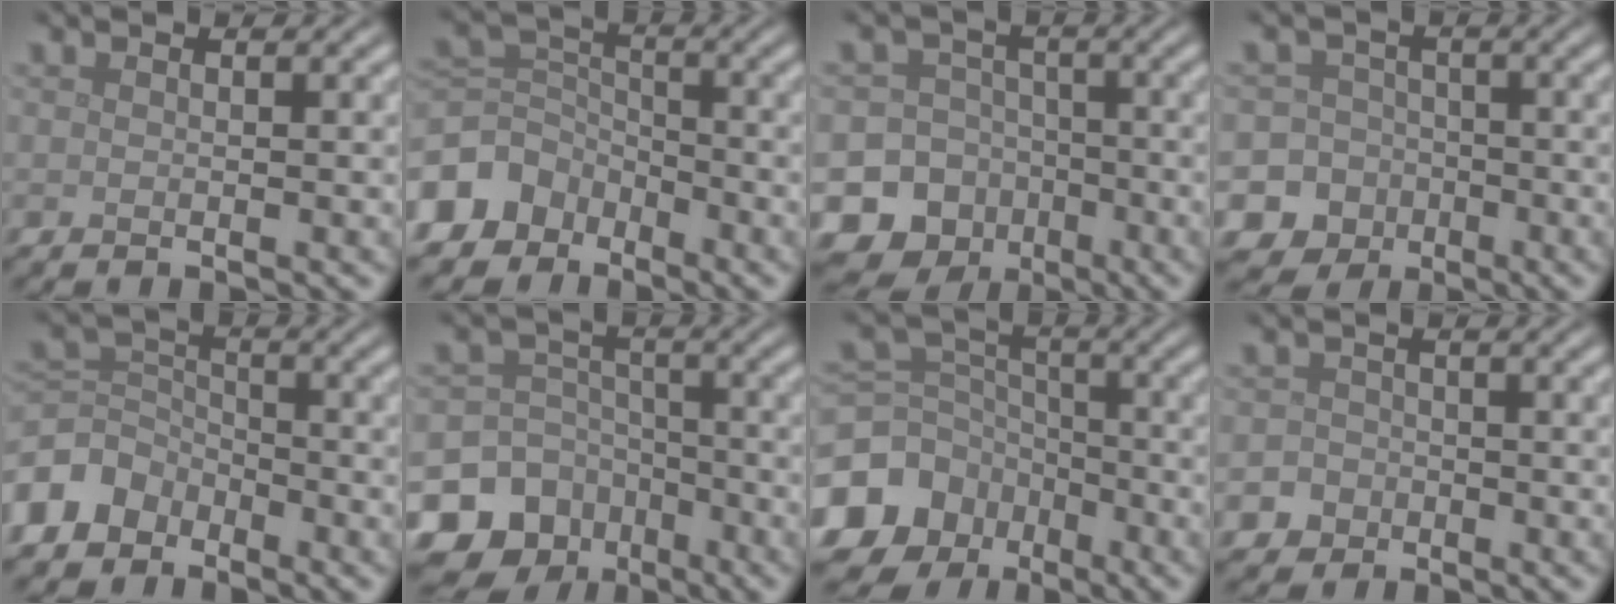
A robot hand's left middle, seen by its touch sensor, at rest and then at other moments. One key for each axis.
{"total": 6.0, "fx": -4.0, "fy": 4.2, "fz": 1.6, "tx": -0.033, "ty": 0.000, "tz": -0.096}
{"total": 15.7, "fx": -8.1, "fy": 13.4, "fz": 2.2, "tx": -0.054, "ty": -0.058, "tz": -0.139}
{"total": 11.9, "fx": -6.0, "fy": 10.2, "fz": 1.2, "tx": -0.028, "ty": -0.038, "tz": -0.115}
{"total": 4.6, "fx": -3.0, "fy": 3.2, "fz": 1.1, "tx": -0.020, "ty": 0.005, "tz": -0.077}
{"total": 14.3, "fx": -7.9, "fy": 11.6, "fz": 2.7, "tx": -0.073, "ty": -0.049, "tz": -0.138}
{"total": 13.9, "fx": -7.4, "fy": 11.2, "fz": 3.6, "tx": -0.111, "ty": -0.057, "tz": -0.135}
{"total": 3.2, "fx": -1.8, "fy": 2.6, "fz": 0.3, "tx": 0.019, "ty": -0.003, "tz": -0.038}